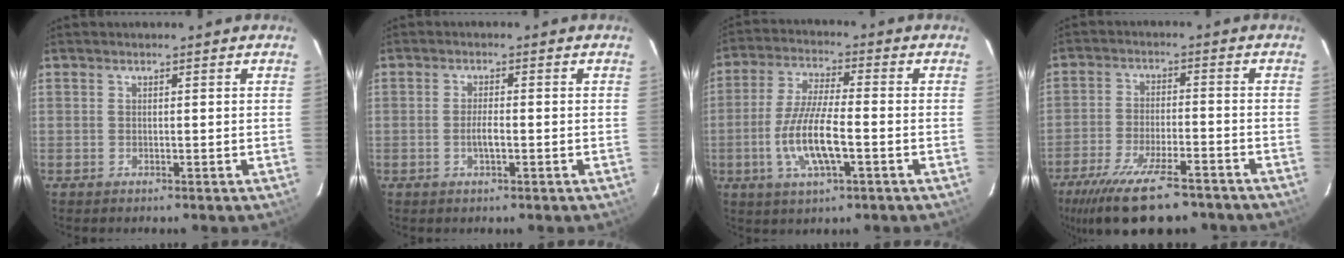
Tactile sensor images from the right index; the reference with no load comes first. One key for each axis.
{"total": 2.3, "fx": -0.7, "fy": 0.6, "fz": 2.1, "tx": -0.041, "ty": -0.002, "tz": -0.013}
{"total": 10.8, "fx": -3.2, "fy": 2.6, "fz": 9.9, "tx": -0.203, "ty": -0.007, "tz": -0.062}
{"total": 16.0, "fx": -12.3, "fy": 4.2, "fz": 9.4, "tx": -0.194, "ty": -0.039, "tz": -0.198}